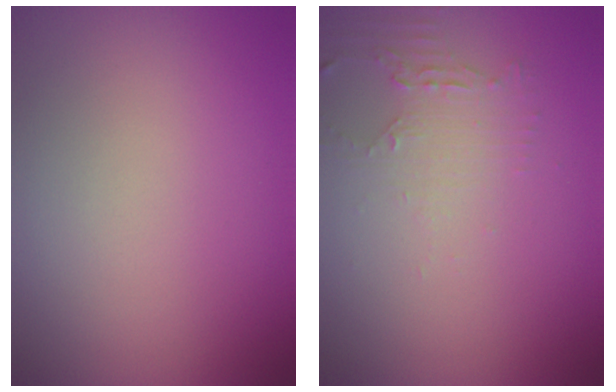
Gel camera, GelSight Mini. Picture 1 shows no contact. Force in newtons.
{"total": 2.2, "press": 1.7, "slide": 1.4}